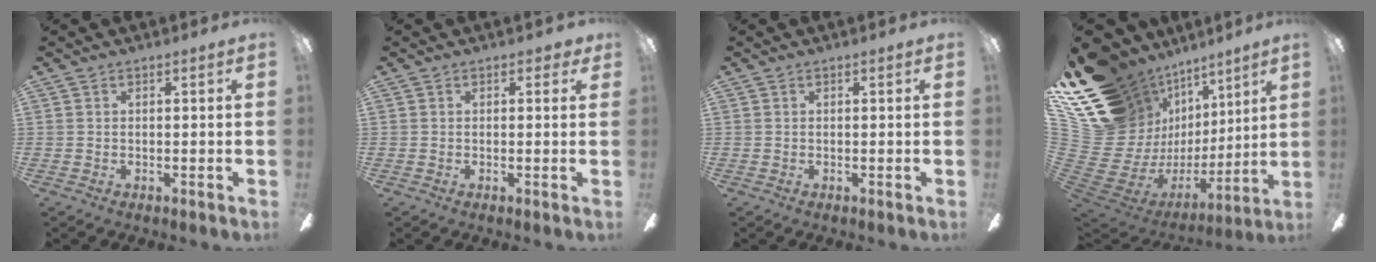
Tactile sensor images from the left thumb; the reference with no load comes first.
{"total": 1.5, "force": [0.7, 1.0, 0.8], "torque": [-0.002, -0.002, 0.008]}
{"total": 0.0}
{"total": 23.3, "force": [10.0, 17.1, 12.3], "torque": [-0.245, -0.113, 0.245]}